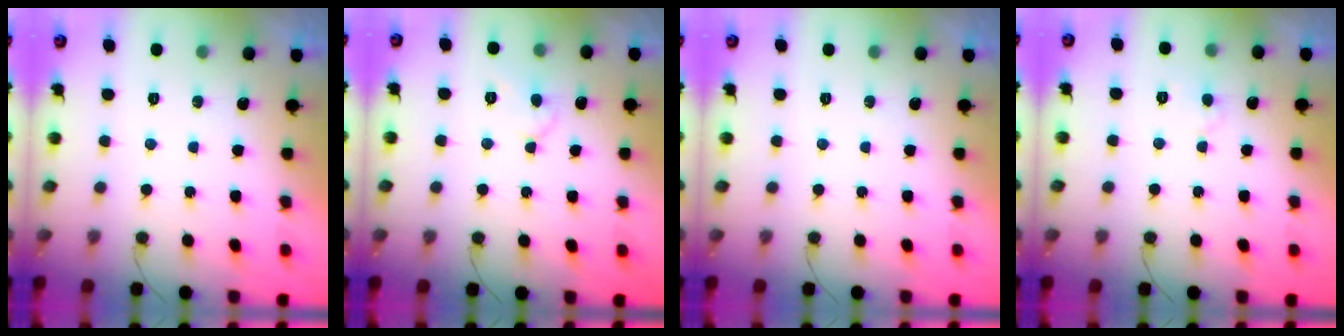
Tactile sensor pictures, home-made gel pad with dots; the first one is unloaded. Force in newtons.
{"total": 5.3, "press": 5.3, "slide": 0.6}
{"total": 0.0}
{"total": 4.2, "press": 4.2, "slide": 0.4}